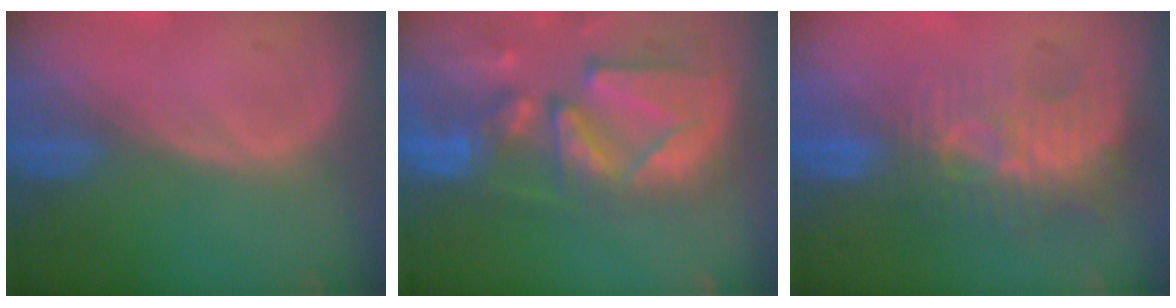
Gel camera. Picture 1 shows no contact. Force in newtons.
{"total": 13.2, "press": 11.3, "slide": 6.9}
{"total": 9.9, "press": 8.5, "slide": 5.0}